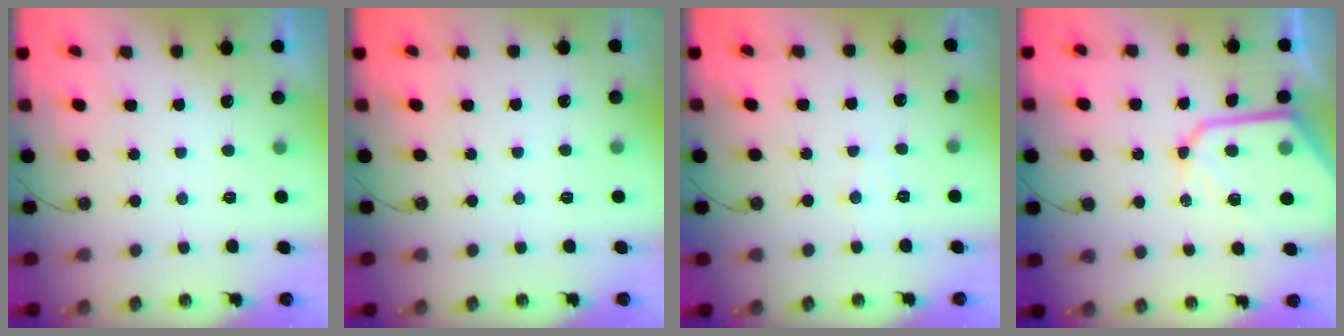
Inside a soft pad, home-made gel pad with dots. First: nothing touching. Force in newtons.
{"total": 3.0, "press": 2.9, "slide": 0.4}
{"total": 4.3, "press": 4.2, "slide": 0.7}
{"total": 14.0, "press": 14.0, "slide": 1.2}